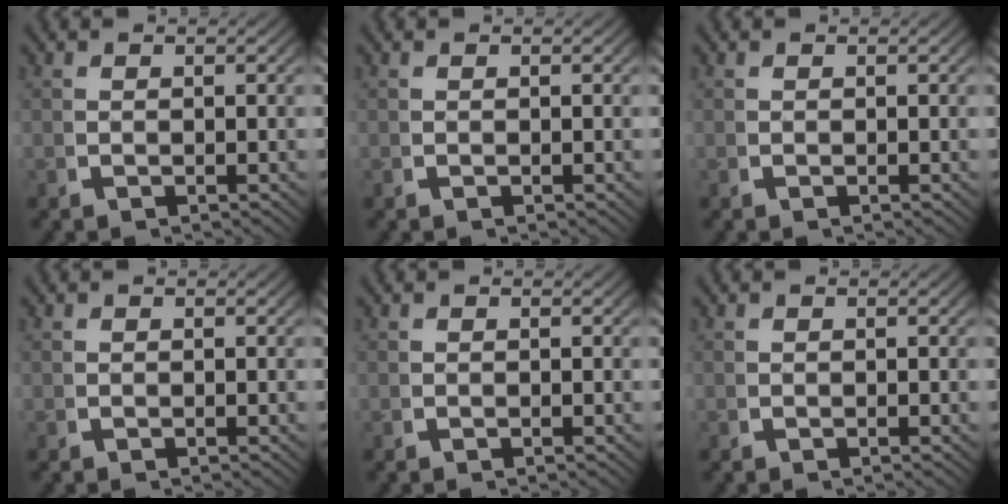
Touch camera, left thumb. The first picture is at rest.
{"total": 0.0}
{"total": 0.0}
{"total": 0.0}
{"total": 0.0}
{"total": 0.0}